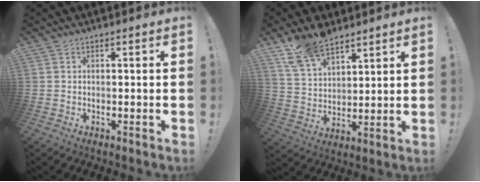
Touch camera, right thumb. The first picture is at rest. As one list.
[{"total": 12.2, "force": [10.0, 5.4, 4.4], "torque": [-0.088, -0.065, 0.190]}]